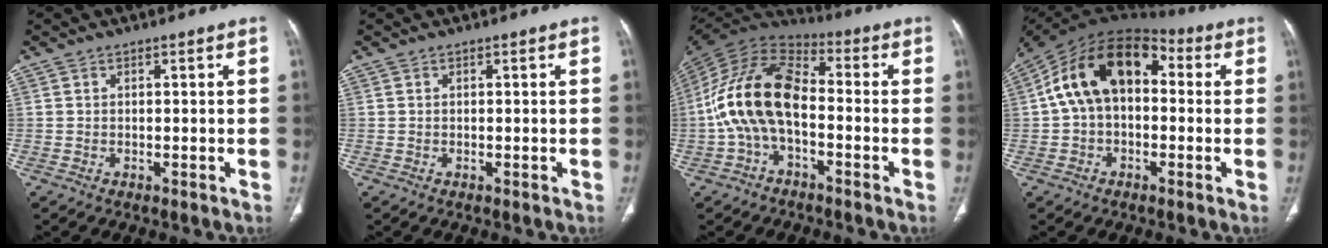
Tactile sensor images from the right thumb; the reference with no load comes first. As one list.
[{"total": 0.0}, {"total": 16.1, "force": [-2.4, 9.1, 13.0], "torque": [-0.250, 0.047, -0.054]}, {"total": 16.0, "force": [1.7, 10.4, 12.0], "torque": [-0.195, 0.051, 0.015]}]